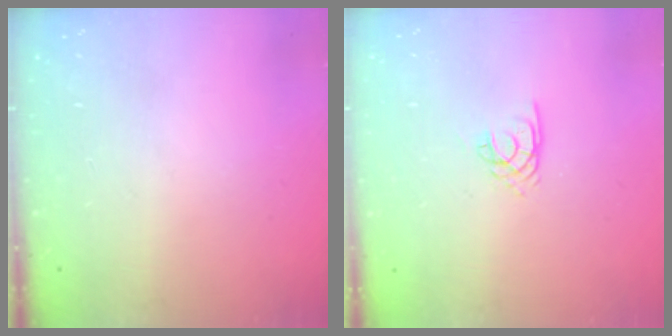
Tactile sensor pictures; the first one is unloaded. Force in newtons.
{"total": 1.9, "press": 1.8, "slide": 0.3}